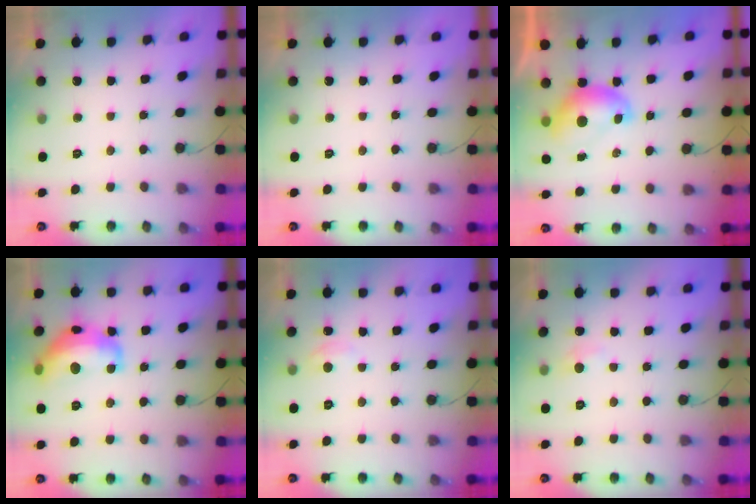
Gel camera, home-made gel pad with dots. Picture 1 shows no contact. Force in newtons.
{"total": 0.0}
{"total": 8.4, "press": 8.3, "slide": 0.6}
{"total": 16.1, "press": 16.1, "slide": 0.9}
{"total": 3.3, "press": 3.2, "slide": 0.4}
{"total": 5.0, "press": 5.0, "slide": 0.6}